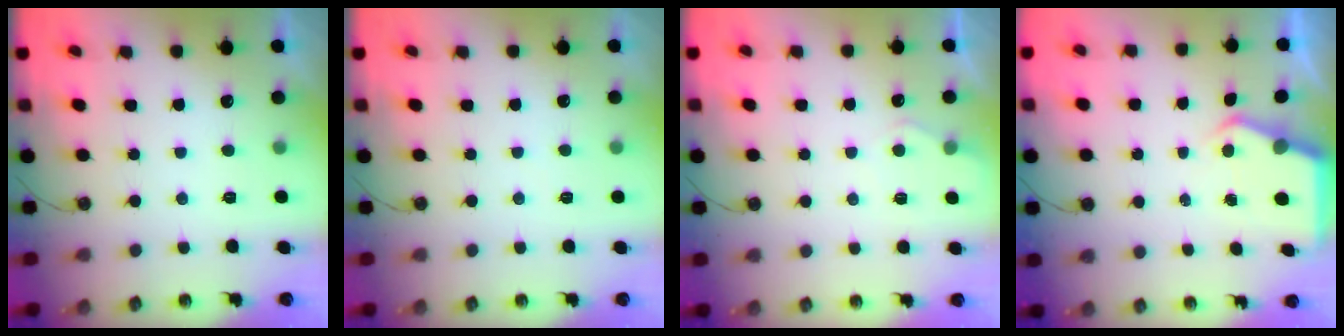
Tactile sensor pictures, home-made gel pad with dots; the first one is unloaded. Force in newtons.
{"total": 1.8, "press": 1.8, "slide": 0.4}
{"total": 4.3, "press": 4.3, "slide": 0.5}
{"total": 3.9, "press": 3.9, "slide": 0.5}